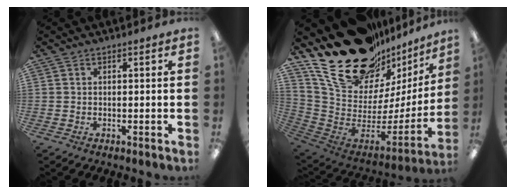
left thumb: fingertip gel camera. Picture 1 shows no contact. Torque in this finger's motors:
{"motor_torque": [0.52, 0.36, 0.59, -2.18, 0.35]}